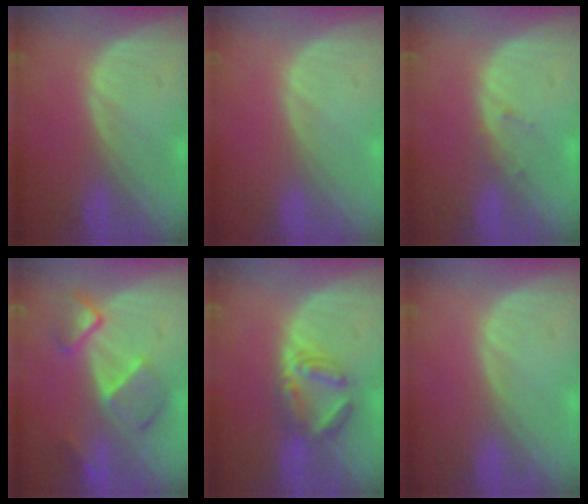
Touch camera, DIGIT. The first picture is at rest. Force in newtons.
{"total": 0.0}
{"total": 0.9, "press": 0.6, "slide": 0.6}
{"total": 6.2, "press": 6.1, "slide": 0.3}
{"total": 5.1, "press": 5.0, "slide": 1.1}
{"total": 0.0}